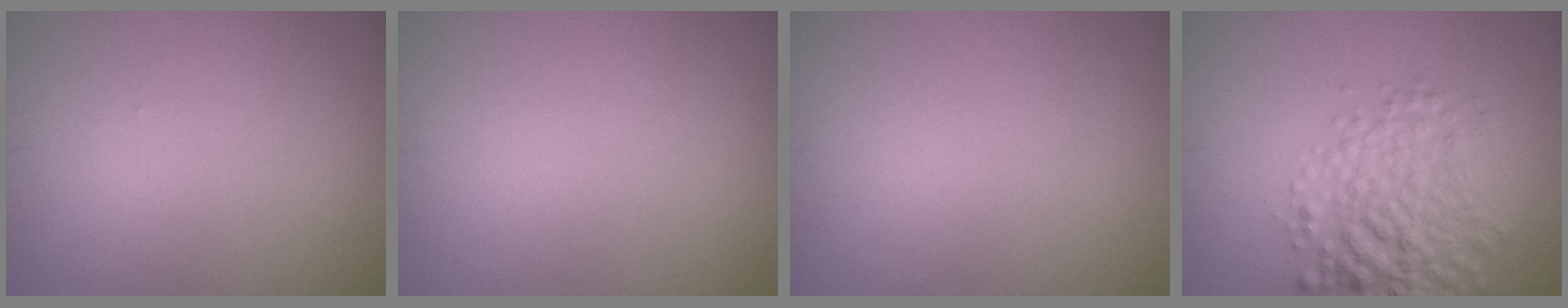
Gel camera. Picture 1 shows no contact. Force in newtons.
{"total": 0.0}
{"total": 0.0}
{"total": 5.5, "press": 5.5, "slide": 0.2}